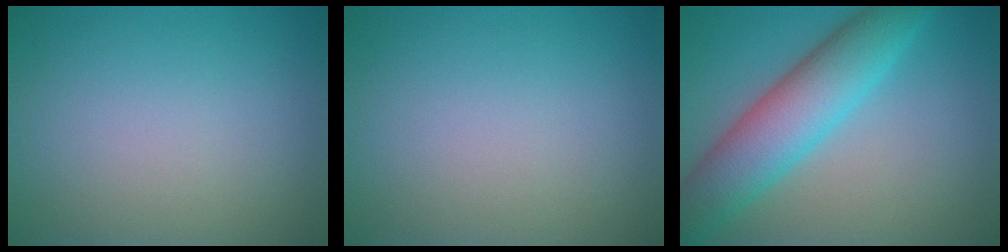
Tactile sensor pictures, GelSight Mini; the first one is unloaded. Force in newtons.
{"total": 0.0}
{"total": 7.6, "press": 7.6, "slide": 0.2}